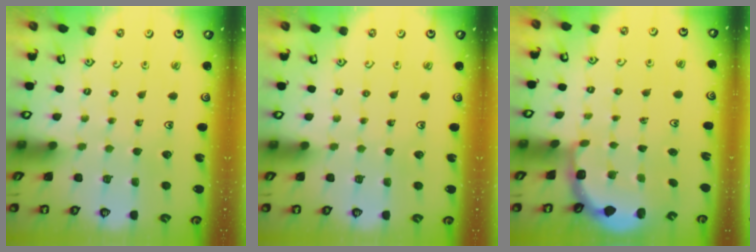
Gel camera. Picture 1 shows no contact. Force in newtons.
{"total": 0.0}
{"total": 2.9, "press": 2.5, "slide": 1.4}